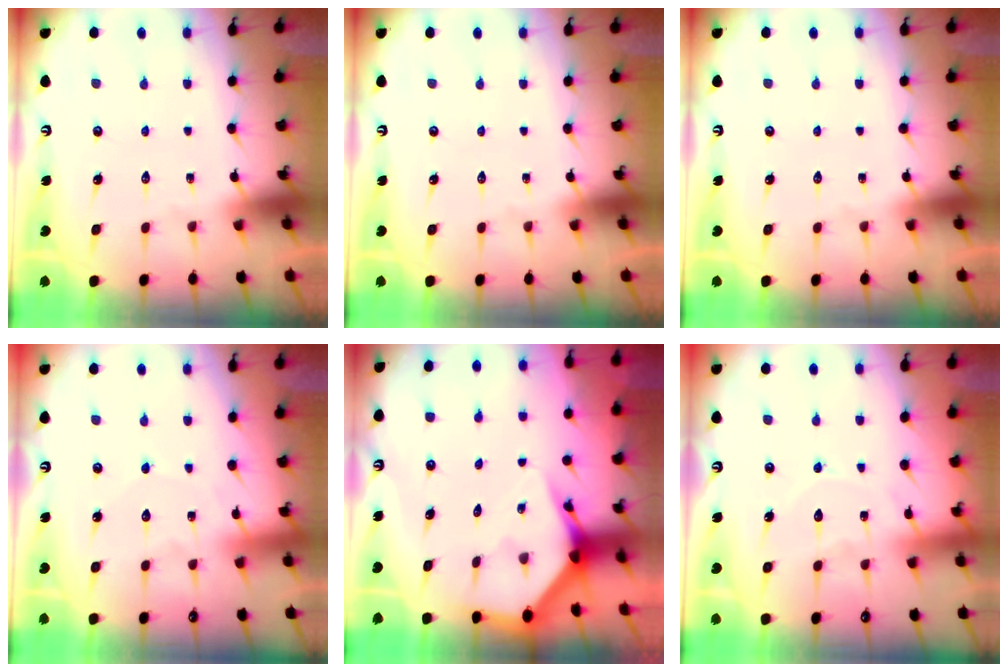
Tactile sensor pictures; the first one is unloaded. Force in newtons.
{"total": 0.0}
{"total": 0.0}
{"total": 4.8, "press": 4.8, "slide": 0.6}
{"total": 4.0, "press": 4.0, "slide": 0.2}
{"total": 6.5, "press": 6.4, "slide": 0.7}